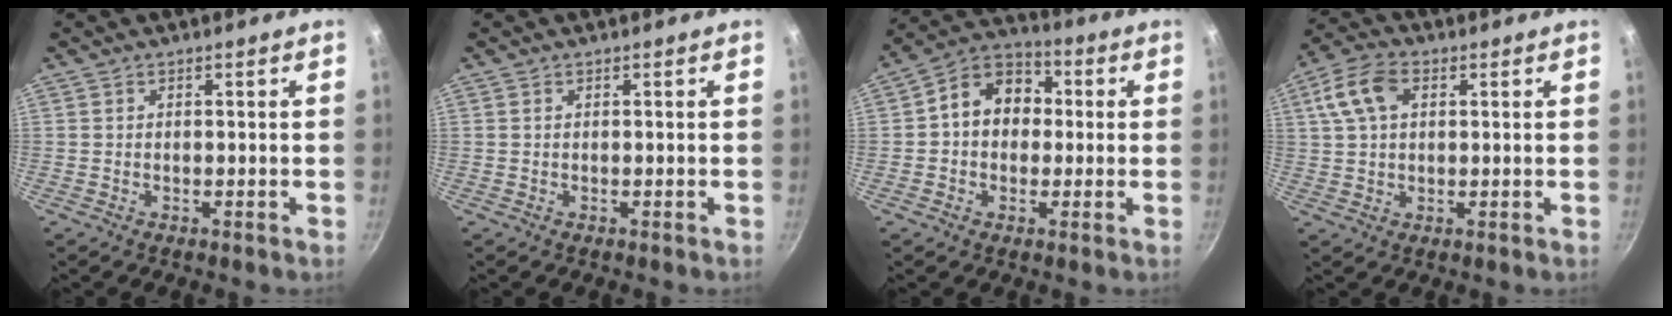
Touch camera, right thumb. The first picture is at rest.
{"total": 0.0}
{"total": 11.1, "force": [0.7, 8.9, 6.6], "torque": [-0.063, 0.029, -0.012]}
{"total": 9.0, "force": [2.7, 5.9, 6.3], "torque": [-0.121, 0.014, 0.042]}